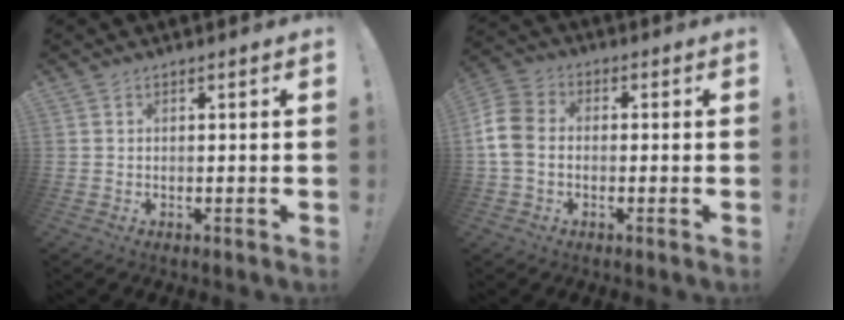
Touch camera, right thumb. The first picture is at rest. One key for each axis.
{"total": 9.3, "fx": -1.1, "fy": 7.0, "fz": 6.0, "tx": -0.149, "ty": 0.014, "tz": -0.016}